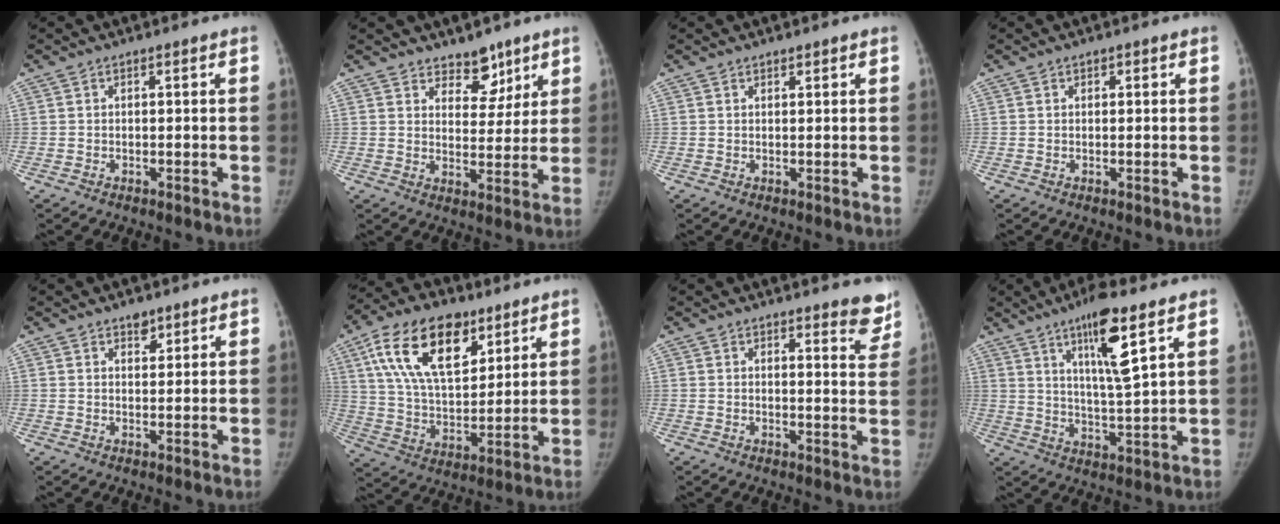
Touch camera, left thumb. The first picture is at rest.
{"total": 6.7, "force": [5.0, 3.8, 2.2], "torque": [0.007, -0.035, 0.080]}
{"total": 1.0, "force": [0.8, 0.4, 0.3], "torque": [0.002, -0.005, 0.012]}
{"total": 0.7, "force": [0.4, 0.5, 0.3], "torque": [0.003, -0.001, 0.004]}
{"total": 2.6, "force": [1.9, 1.4, 1.1], "torque": [-0.001, -0.012, 0.029]}
{"total": 20.2, "force": [10.1, 10.8, 13.6], "torque": [-0.215, -0.029, 0.184]}
{"total": 7.0, "force": [6.0, 2.2, 3.0], "torque": [0.005, -0.037, 0.055]}
{"total": 11.9, "force": [6.5, 1.7, 9.8], "torque": [-0.164, -0.040, 0.112]}